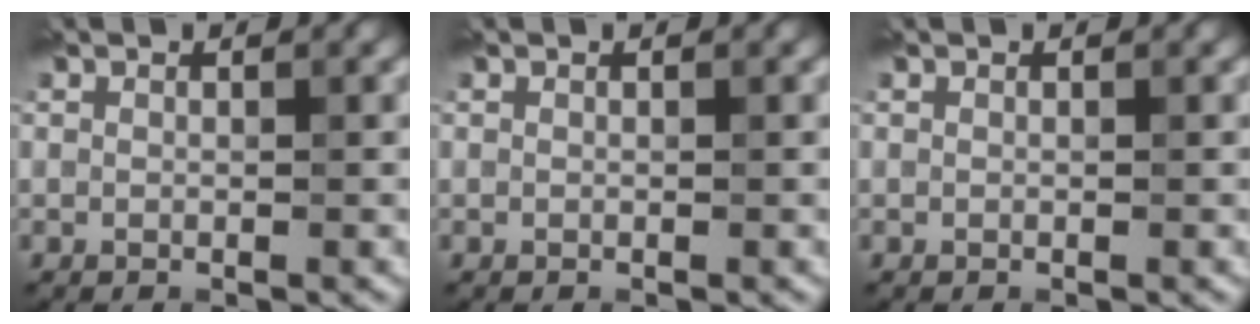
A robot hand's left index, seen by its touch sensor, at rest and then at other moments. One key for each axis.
{"total": 0.0}
{"total": 0.0}